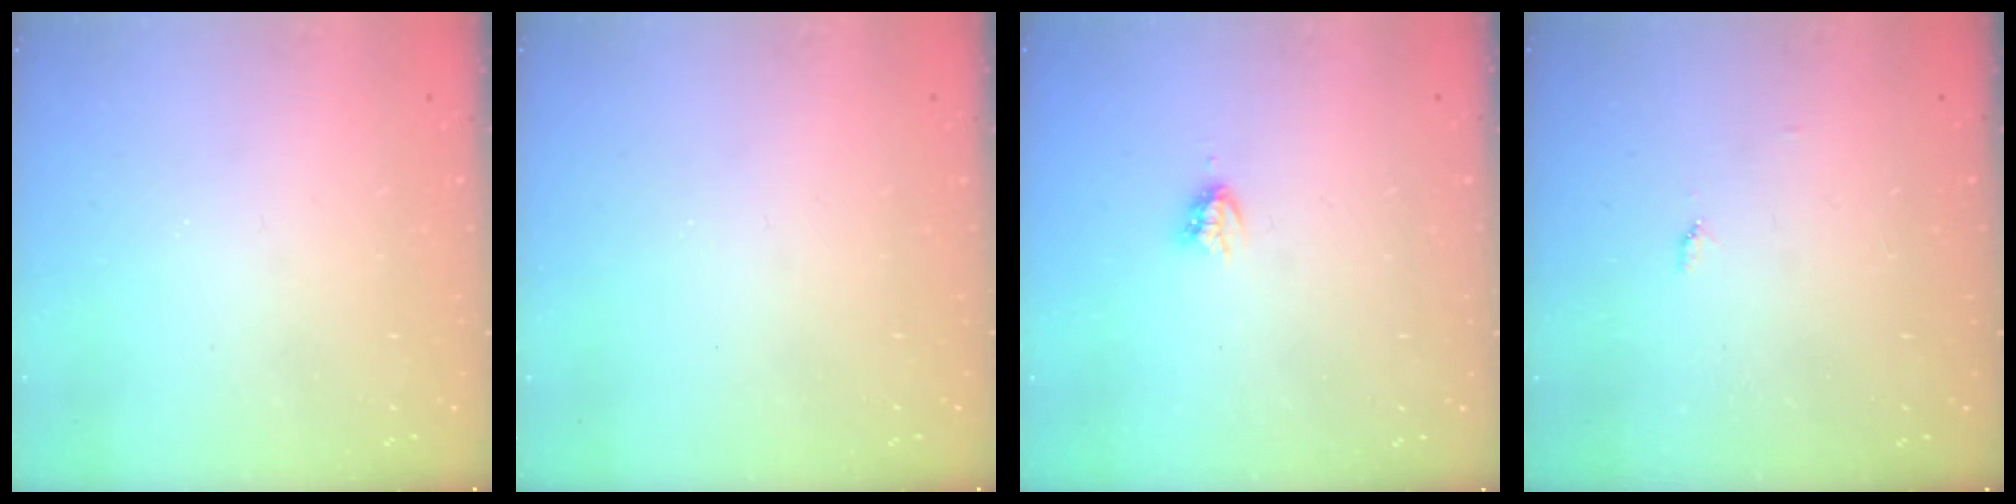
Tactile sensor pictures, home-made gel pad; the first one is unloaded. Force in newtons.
{"total": 0.0}
{"total": 4.0, "press": 4.0, "slide": 0.4}
{"total": 4.5, "press": 4.5, "slide": 0.6}